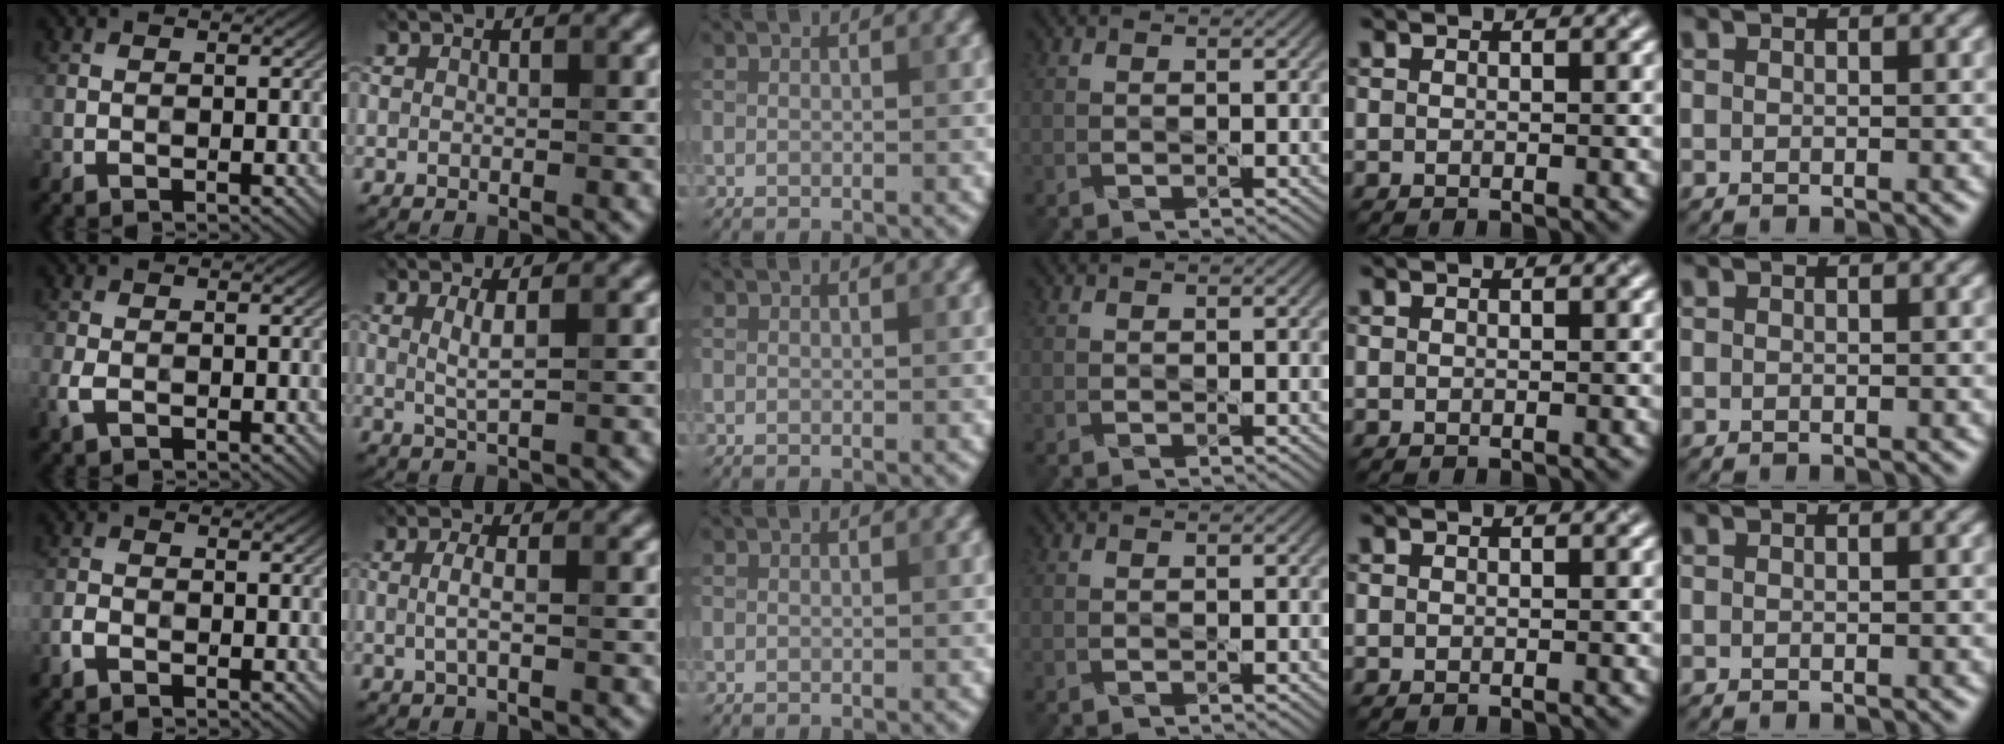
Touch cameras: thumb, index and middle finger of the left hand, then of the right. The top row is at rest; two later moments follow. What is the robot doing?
{"motion": "dispense", "object": "pipette"}